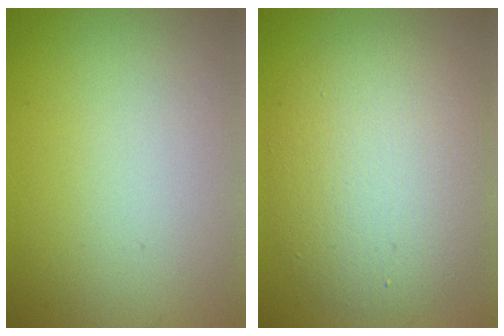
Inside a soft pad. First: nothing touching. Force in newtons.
{"total": 7.8, "press": 7.8, "slide": 0.6}